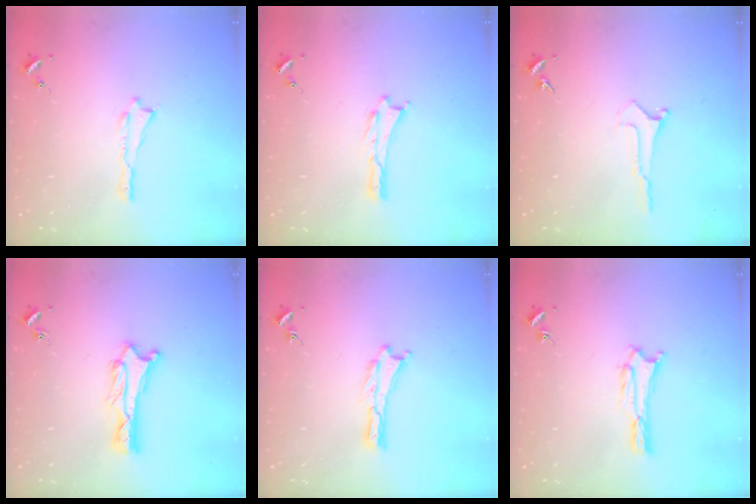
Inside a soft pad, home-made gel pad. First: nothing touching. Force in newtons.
{"total": 0.0}
{"total": 0.0}
{"total": 1.2, "press": 1.1, "slide": 0.1}
{"total": 0.0}
{"total": 1.7, "press": 1.7, "slide": 0.3}